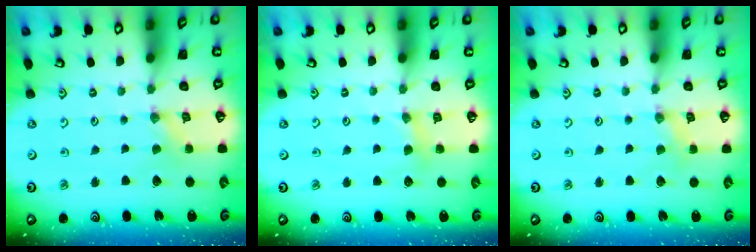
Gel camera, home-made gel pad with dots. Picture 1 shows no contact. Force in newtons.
{"total": 4.0, "press": 4.0, "slide": 0.6}
{"total": 1.9, "press": 1.8, "slide": 0.4}